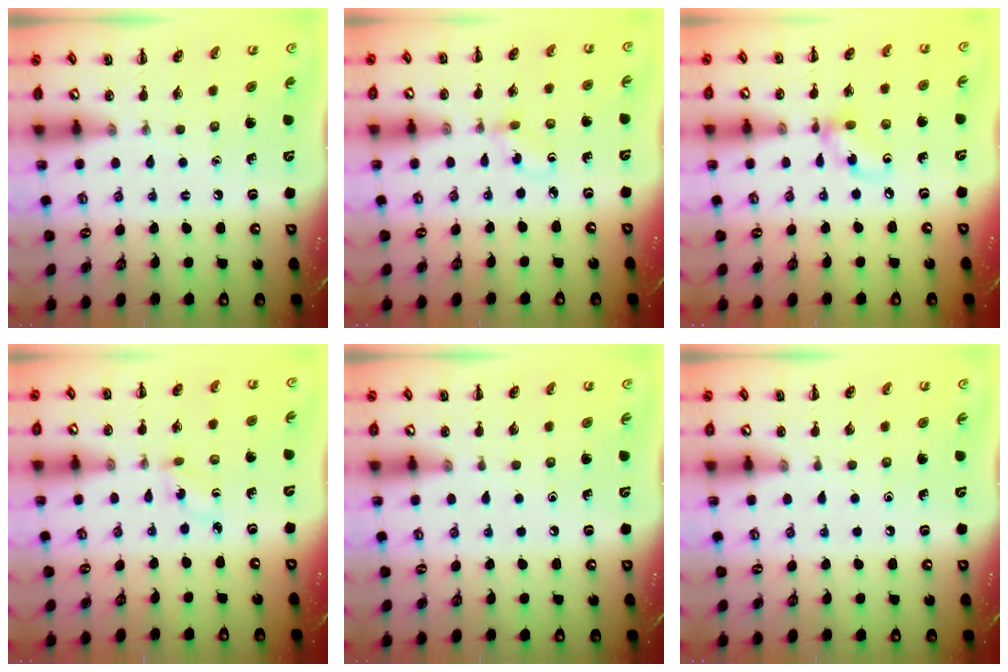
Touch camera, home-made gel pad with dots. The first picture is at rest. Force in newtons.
{"total": 1.4, "press": 1.2, "slide": 0.7}
{"total": 6.4, "press": 6.4, "slide": 1.0}
{"total": 2.2, "press": 2.1, "slide": 0.8}
{"total": 0.0}
{"total": 0.0}